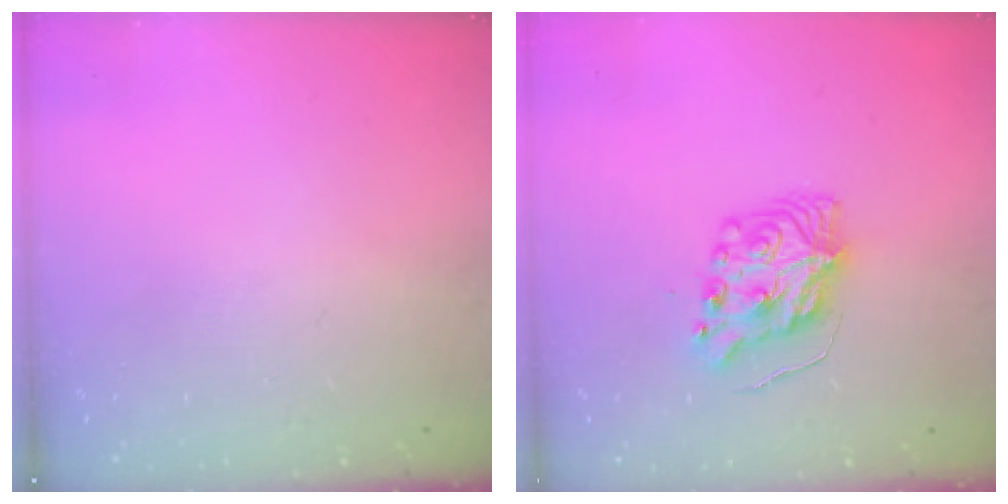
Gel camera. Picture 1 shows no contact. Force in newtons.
{"total": 8.9, "press": 8.9, "slide": 0.9}